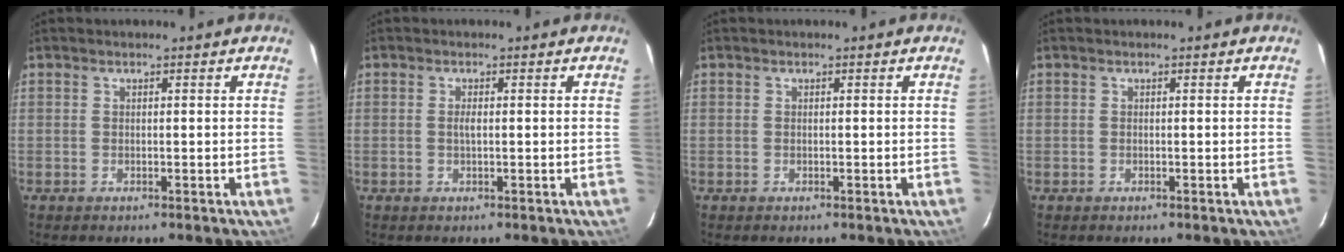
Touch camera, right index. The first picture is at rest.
{"total": 1.2, "force": [0.1, 0.1, 1.2], "torque": [-0.024, 0.000, 0.000]}
{"total": 0.0}
{"total": 0.0}